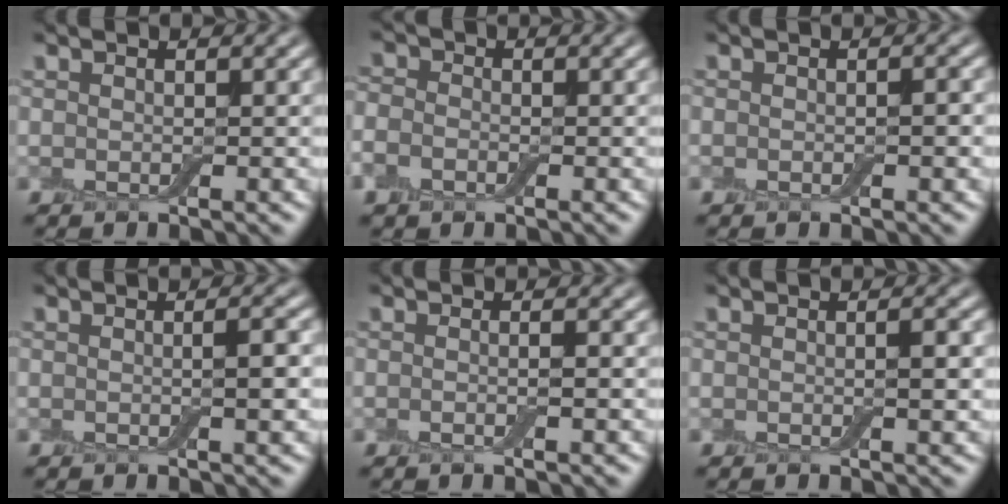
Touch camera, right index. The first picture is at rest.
{"total": 2.3, "force": [-0.9, 1.7, 1.1], "torque": [-0.027, -0.001, -0.030]}
{"total": 1.2, "force": [-0.3, 0.5, 1.0], "torque": [-0.016, 0.003, -0.005]}
{"total": 1.9, "force": [-0.2, 0.3, 1.9], "torque": [-0.030, 0.000, -0.004]}
{"total": 1.5, "force": [-0.2, 0.4, 1.4], "torque": [-0.013, -0.006, -0.012]}
{"total": 1.4, "force": [-0.1, 0.2, 1.4], "torque": [-0.022, 0.000, -0.002]}